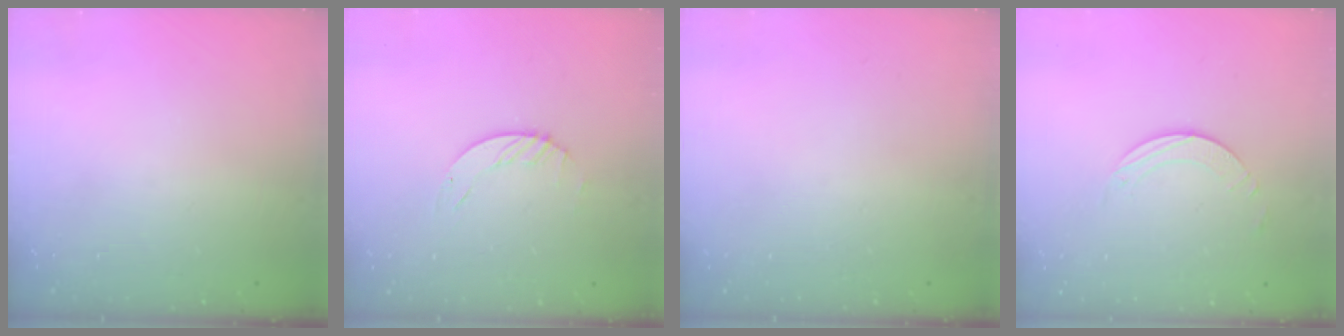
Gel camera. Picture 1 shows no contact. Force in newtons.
{"total": 1.2, "press": 1.2, "slide": 0.2}
{"total": 0.0}
{"total": 2.5, "press": 2.5, "slide": 0.2}